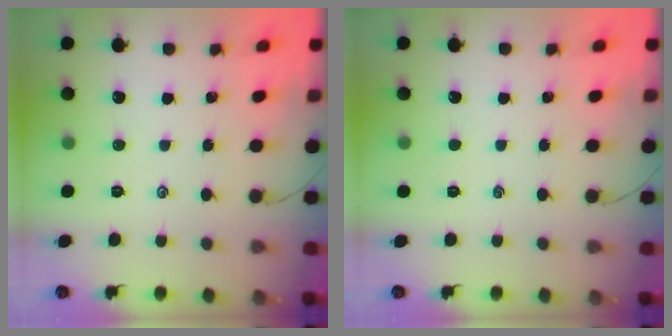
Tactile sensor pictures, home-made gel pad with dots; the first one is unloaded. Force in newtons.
{"total": 0.0}